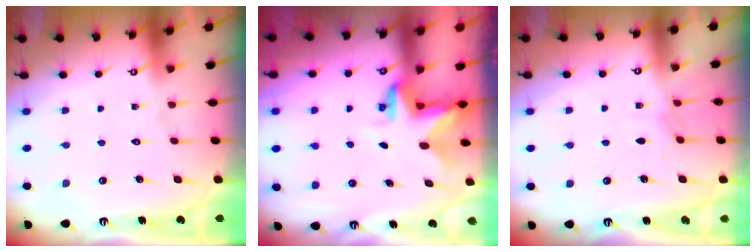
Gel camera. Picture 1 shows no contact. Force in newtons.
{"total": 3.1, "press": 3.1, "slide": 0.2}
{"total": 3.7, "press": 3.7, "slide": 0.5}